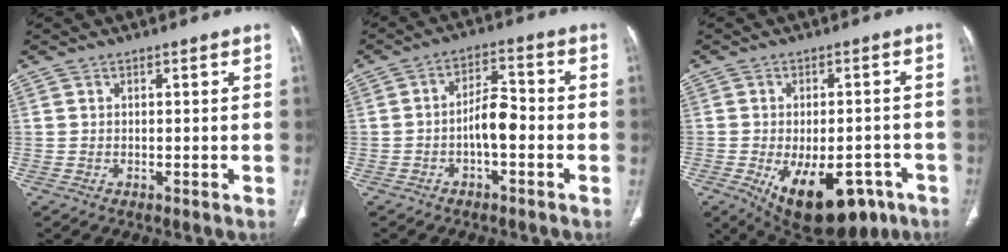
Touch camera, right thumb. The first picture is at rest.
{"total": 6.2, "force": [-1.8, 2.8, 5.2], "torque": [-0.081, 0.032, -0.035]}
{"total": 17.5, "force": [-8.3, 9.0, 12.5], "torque": [-0.162, 0.011, -0.101]}